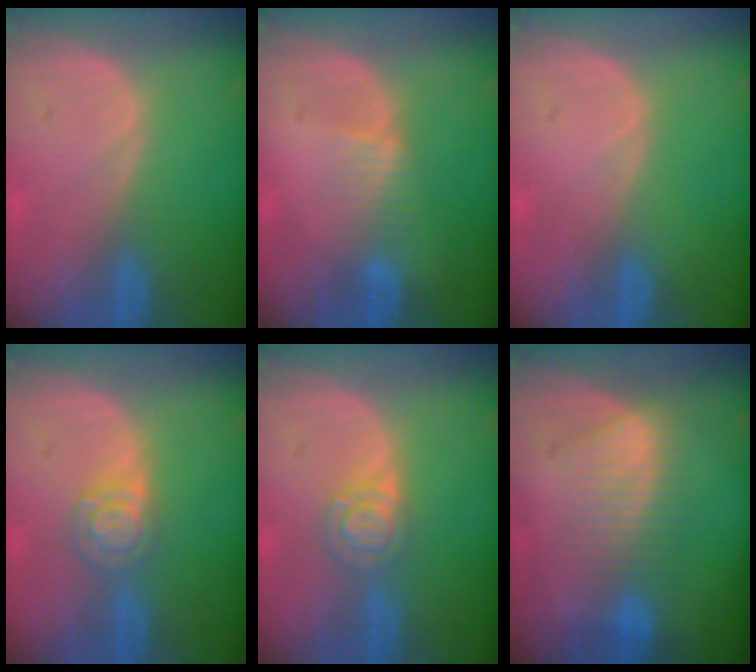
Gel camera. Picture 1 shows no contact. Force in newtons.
{"total": 2.4, "press": 2.4, "slide": 0.2}
{"total": 0.0}
{"total": 4.6, "press": 4.2, "slide": 1.9}
{"total": 4.6, "press": 4.2, "slide": 1.9}
{"total": 6.8, "press": 6.8, "slide": 0.0}